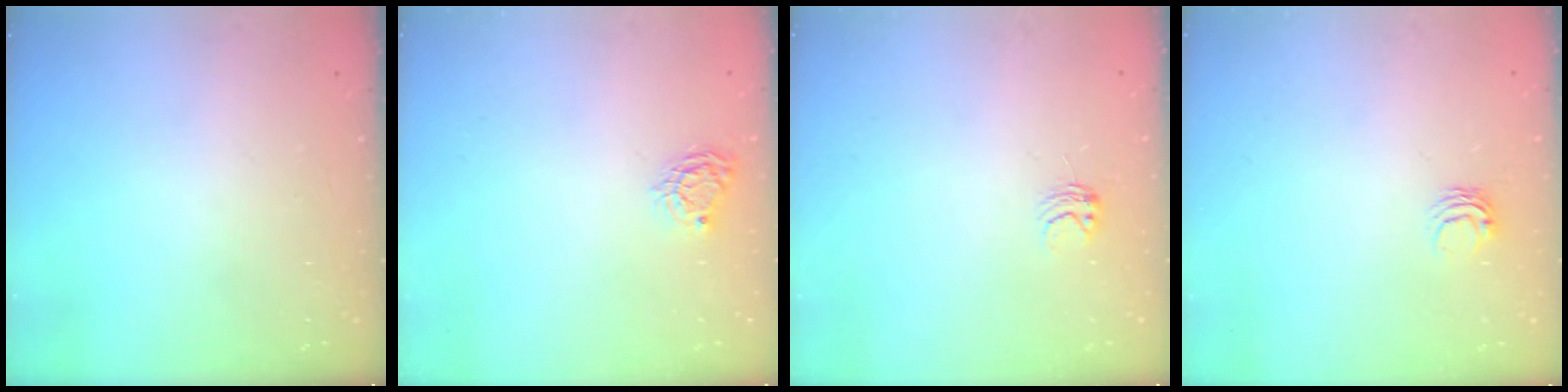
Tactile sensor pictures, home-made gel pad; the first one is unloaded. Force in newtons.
{"total": 5.6, "press": 5.6, "slide": 0.5}
{"total": 3.5, "press": 3.4, "slide": 0.4}
{"total": 4.9, "press": 4.9, "slide": 0.3}